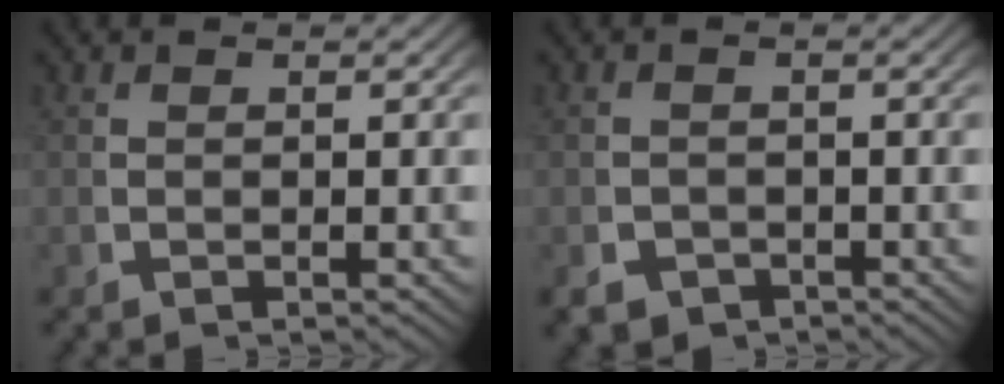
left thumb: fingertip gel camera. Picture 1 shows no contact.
{"total": 3.9, "force": [-2.9, 2.4, 0.9], "torque": [-0.014, -0.024, -0.042]}